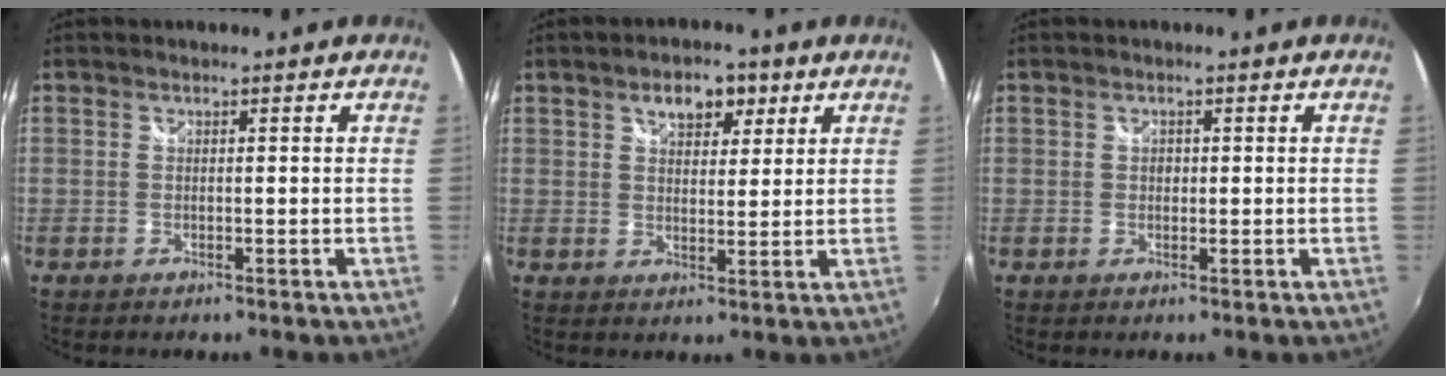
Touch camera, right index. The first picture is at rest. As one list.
[{"total": 6.3, "force": [3.4, 3.7, 3.7], "torque": [-0.058, 0.016, 0.055]}, {"total": 1.0, "force": [-0.1, 0.9, 0.3], "torque": [-0.002, 0.001, -0.003]}]